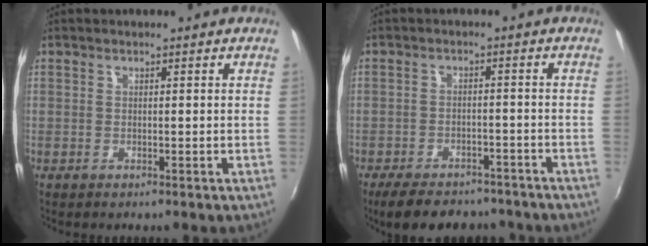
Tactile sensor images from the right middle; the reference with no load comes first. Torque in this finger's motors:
{"motor_torque": [1.05, -1.09, 0.16, 0.04]}